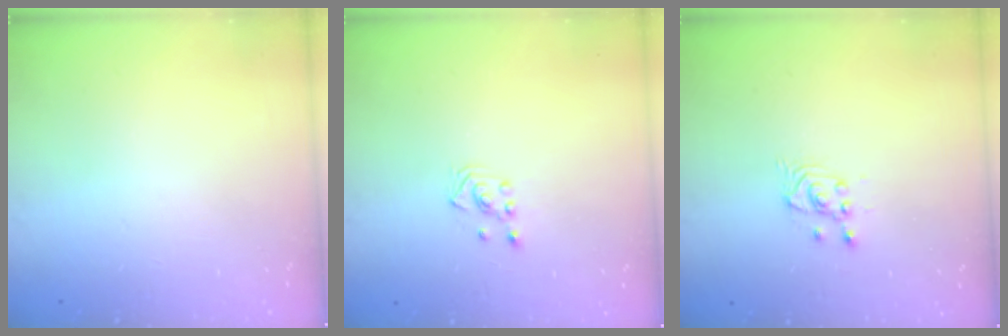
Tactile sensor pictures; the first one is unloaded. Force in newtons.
{"total": 2.5, "press": 2.3, "slide": 1.0}
{"total": 2.6, "press": 2.5, "slide": 0.3}